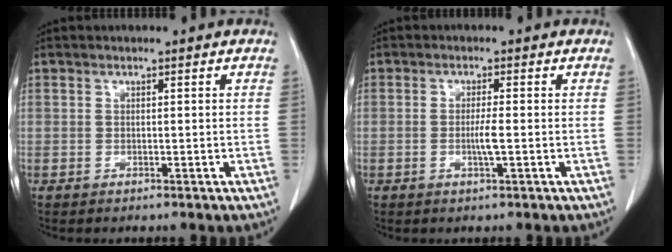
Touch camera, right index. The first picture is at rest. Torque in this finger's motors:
{"motor_torque": [0.63, 0.12, 0.31, 0.08]}